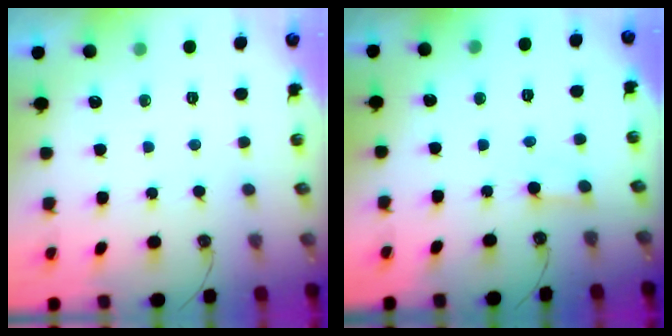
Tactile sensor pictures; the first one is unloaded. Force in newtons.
{"total": 2.7, "press": 2.7, "slide": 0.2}